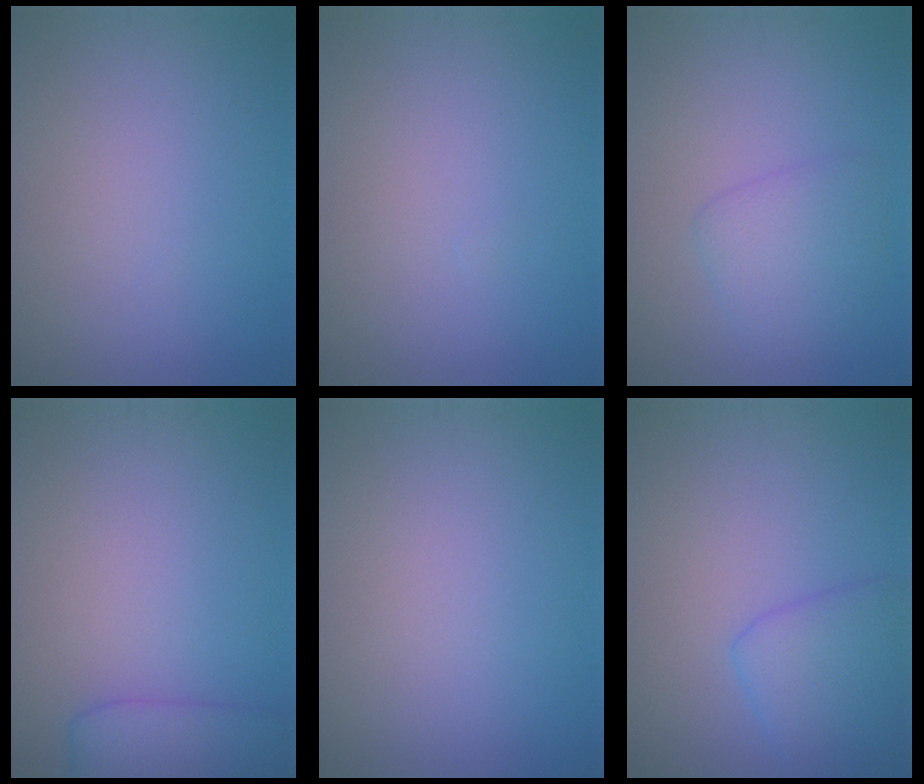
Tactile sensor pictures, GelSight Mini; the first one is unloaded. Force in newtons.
{"total": 0.0}
{"total": 3.0, "press": 3.0, "slide": 0.2}
{"total": 4.6, "press": 4.6, "slide": 0.4}
{"total": 0.0}
{"total": 3.8, "press": 3.8, "slide": 0.1}